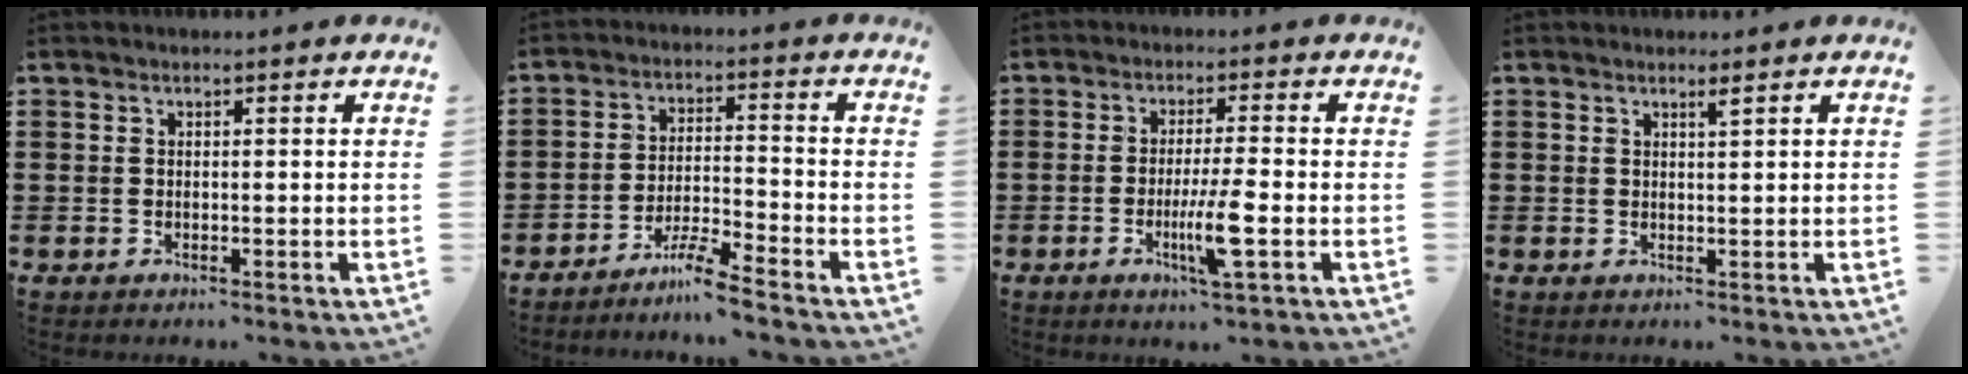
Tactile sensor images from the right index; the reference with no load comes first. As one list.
[{"total": 5.5, "force": [-5.1, -0.5, 2.2], "torque": [-0.053, -0.012, -0.100]}, {"total": 6.6, "force": [-2.1, 0.4, 6.2], "torque": [-0.124, -0.019, -0.041]}, {"total": 1.2, "force": [0.9, -0.1, 0.7], "torque": [-0.015, -0.004, 0.017]}]